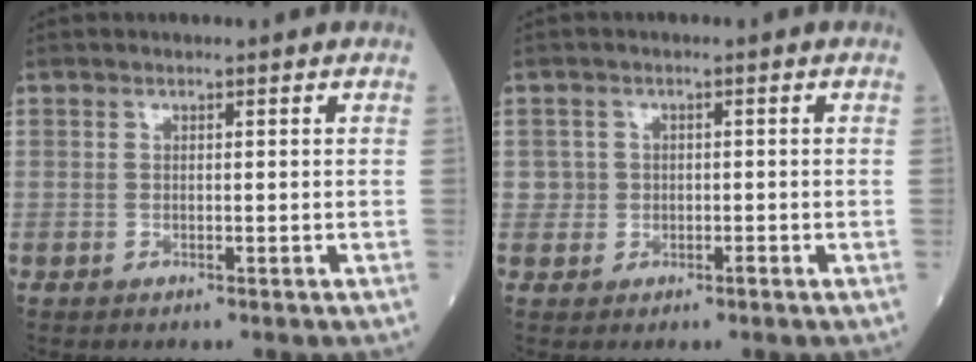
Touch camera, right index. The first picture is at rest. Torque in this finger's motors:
{"motor_torque": [0.58, -0.38, 0.28, 0.09]}